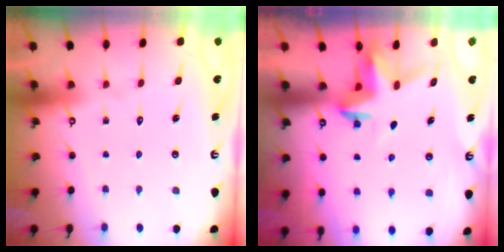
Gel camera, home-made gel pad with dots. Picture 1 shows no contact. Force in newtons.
{"total": 3.6, "press": 3.6, "slide": 0.3}